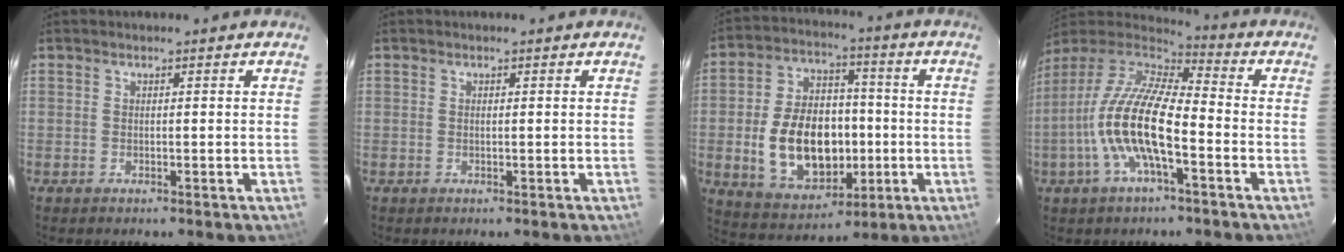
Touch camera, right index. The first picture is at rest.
{"total": 0.0}
{"total": 17.5, "force": [-2.7, 11.6, 12.9], "torque": [-0.264, 0.018, -0.022]}
{"total": 16.7, "force": [-5.1, 5.1, 15.0], "torque": [-0.293, -0.009, -0.102]}